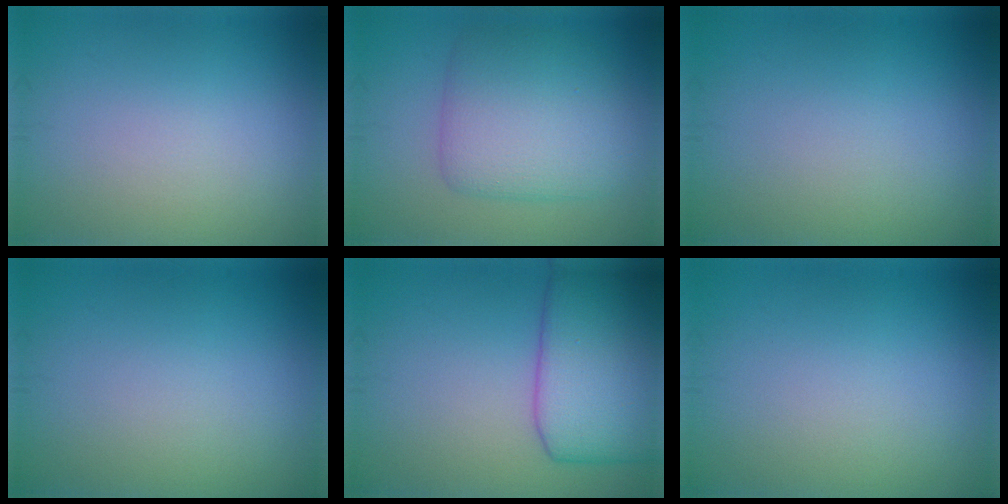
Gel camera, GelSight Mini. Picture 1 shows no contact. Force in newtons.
{"total": 5.9, "press": 5.9, "slide": 0.1}
{"total": 0.0}
{"total": 0.0}
{"total": 8.2, "press": 8.2, "slide": 0.3}
{"total": 0.0}